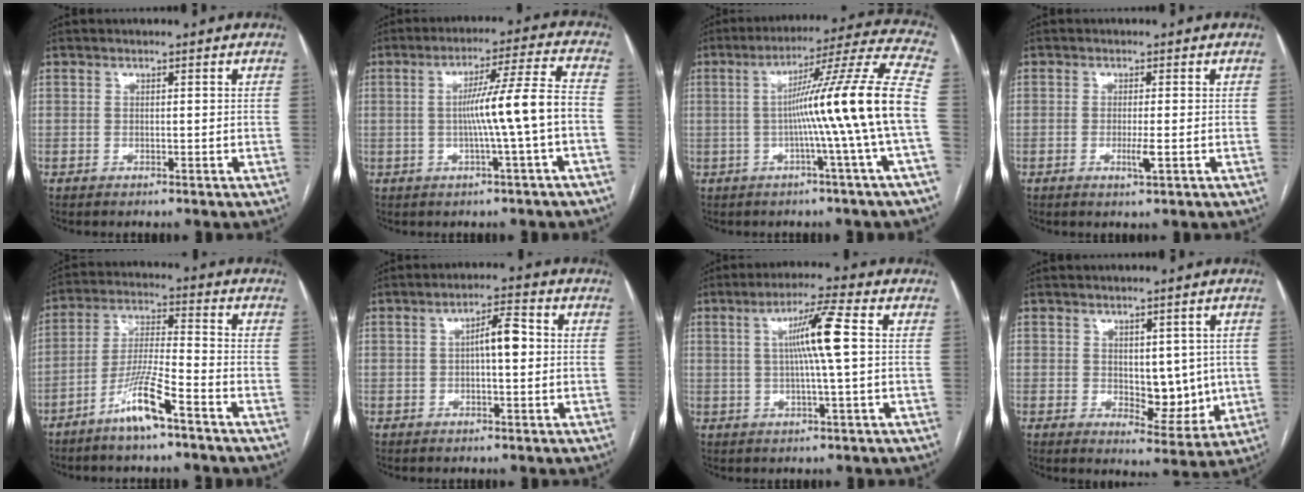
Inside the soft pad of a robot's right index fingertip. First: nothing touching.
{"total": 9.6, "force": [-1.5, -1.4, 9.4], "torque": [-0.153, 0.017, -0.021]}
{"total": 16.3, "force": [-2.0, -3.1, 15.9], "torque": [-0.230, 0.005, -0.039]}
{"total": 2.2, "force": [-0.6, 0.0, 2.2], "torque": [-0.040, -0.006, -0.010]}
{"total": 8.8, "force": [-5.6, 0.3, 6.7], "torque": [-0.138, -0.007, -0.110]}
{"total": 4.6, "force": [0.2, 1.1, 4.5], "torque": [-0.075, 0.014, 0.000]}
{"total": 7.9, "force": [1.1, -0.7, 7.8], "torque": [-0.137, 0.006, 0.019]}
{"total": 7.0, "force": [0.3, 3.8, 5.9], "torque": [-0.067, -0.005, 0.019]}